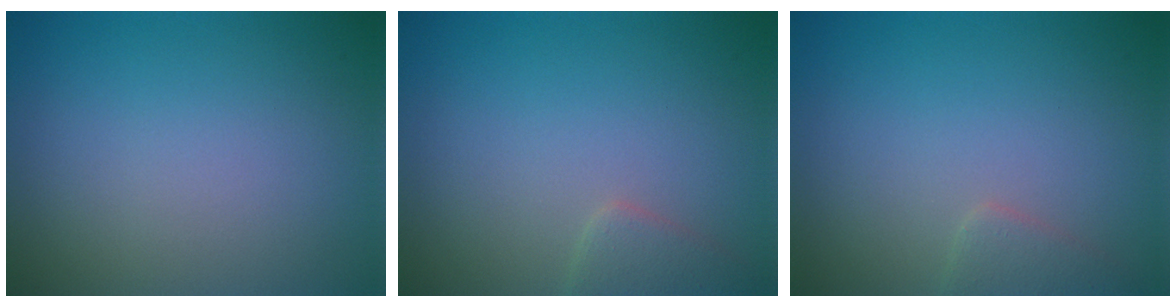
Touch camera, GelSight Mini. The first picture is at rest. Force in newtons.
{"total": 1.8, "press": 1.8, "slide": 0.1}
{"total": 1.6, "press": 1.6, "slide": 0.0}